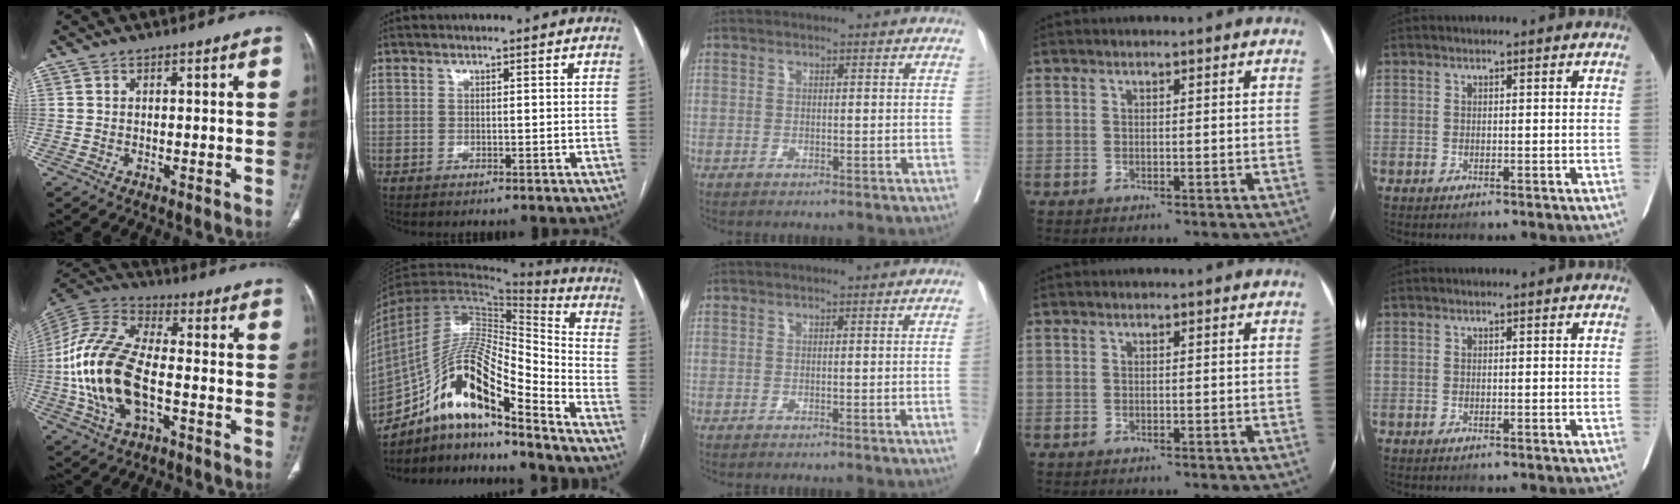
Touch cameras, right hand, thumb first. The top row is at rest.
{"thumb": {"total": 19.3, "force": [-3.8, 9.8, 16.2], "torque": [-0.338, 0.026, -0.071]}, "index": {"total": 17.8, "force": [-11.0, 3.2, 13.7], "torque": [-0.257, 0.021, -0.188]}, "middle": {"total": 1.4, "force": [-0.2, -0.4, 1.3], "torque": [-0.017, -0.002, -0.002]}}